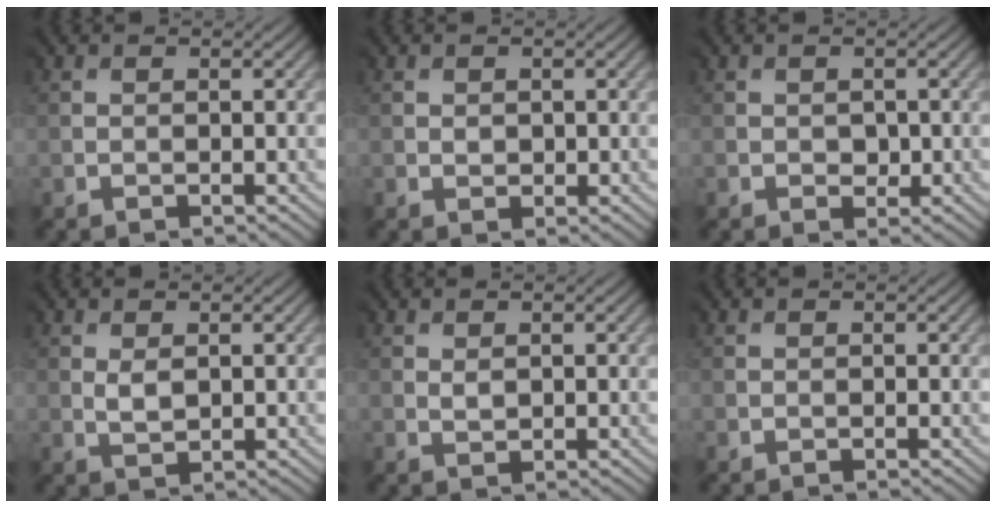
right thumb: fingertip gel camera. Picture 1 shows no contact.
{"total": 0.9, "force": [0.5, 0.7, -0.1], "torque": [0.000, -0.003, 0.012]}
{"total": 1.0, "force": [-0.2, 0.9, 0.2], "torque": [-0.001, -0.002, 0.000]}
{"total": 1.3, "force": [0.8, 0.8, 0.6], "torque": [-0.019, -0.002, 0.018]}
{"total": 1.0, "force": [0.9, 0.5, 0.0], "torque": [-0.005, -0.001, 0.017]}
{"total": 0.0}